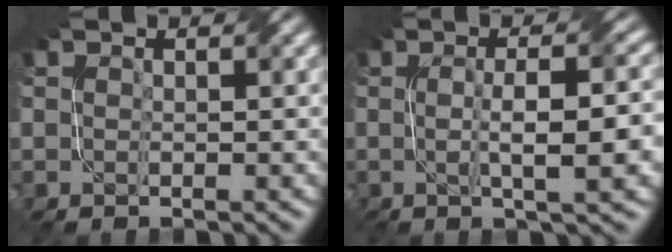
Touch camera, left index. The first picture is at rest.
{"total": 6.7, "force": [-0.4, 1.6, 6.5], "torque": [-0.090, 0.003, -0.003]}